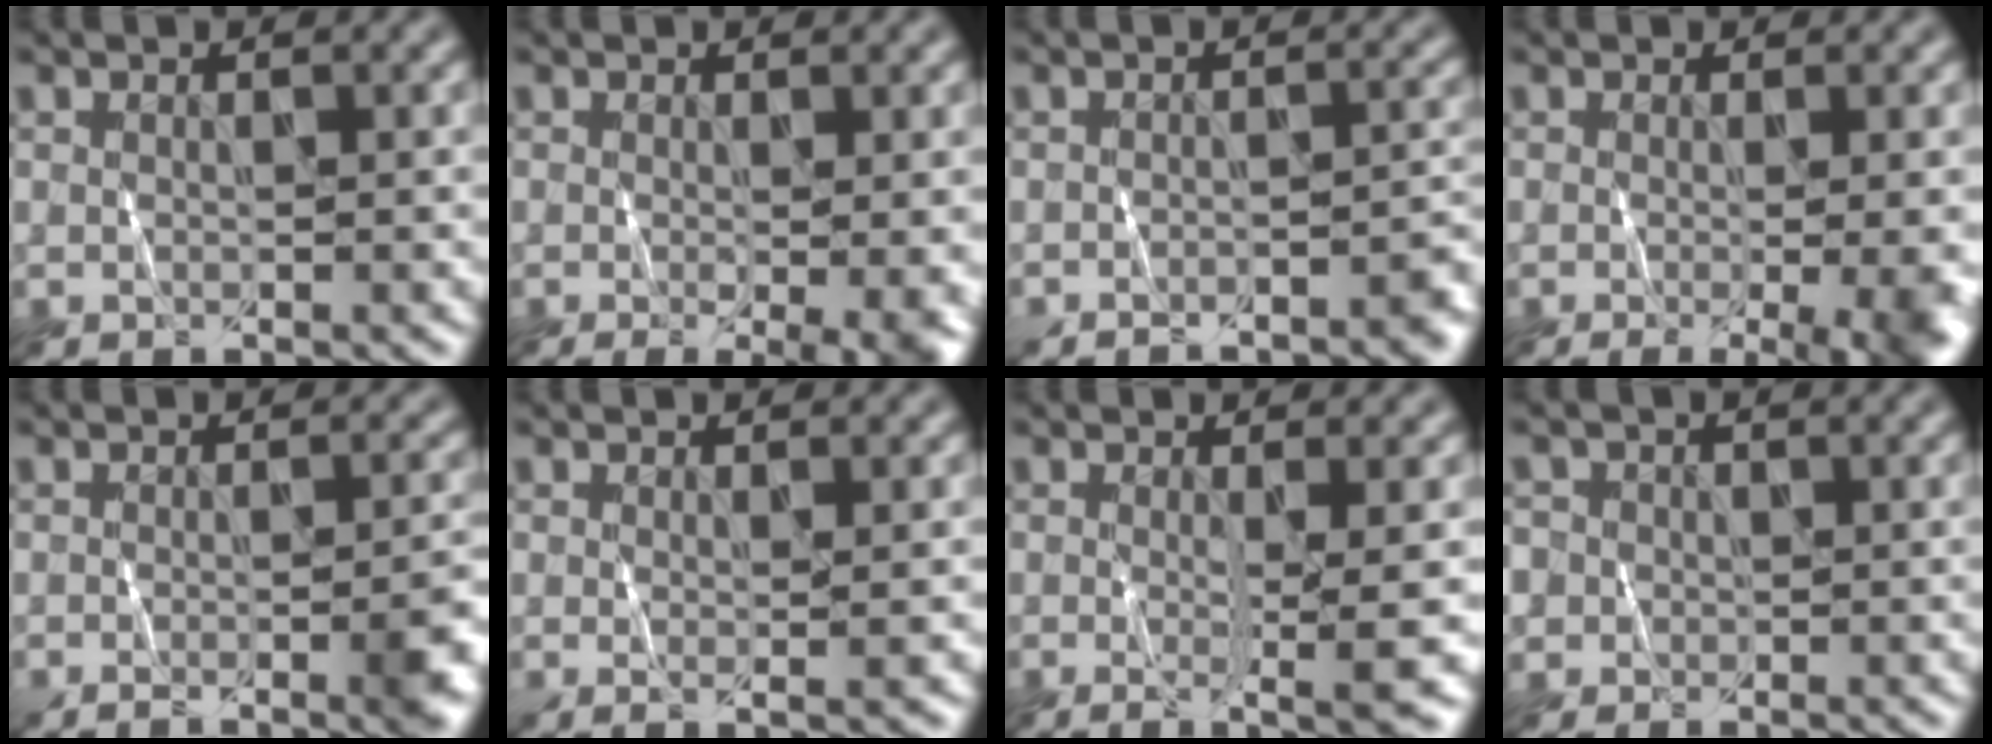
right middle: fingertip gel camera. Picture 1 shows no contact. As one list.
[{"total": 4.7, "force": [-0.8, 1.2, 4.4], "torque": [-0.046, -0.009, -0.005]}, {"total": 2.6, "force": [-2.4, 0.3, 1.0], "torque": [-0.007, 0.002, -0.037]}, {"total": 8.2, "force": [-1.1, 3.5, 7.4], "torque": [-0.043, 0.004, -0.003]}, {"total": 3.7, "force": [-1.7, 1.0, 3.2], "torque": [-0.030, 0.000, -0.026]}, {"total": 1.2, "force": [0.1, 0.1, 1.2], "torque": [-0.012, 0.002, 0.000]}, {"total": 3.8, "force": [-0.3, 0.5, 3.8], "torque": [-0.047, 0.001, -0.005]}, {"total": 2.7, "force": [-0.5, 2.6, 0.2], "torque": [0.007, 0.011, -0.023]}]